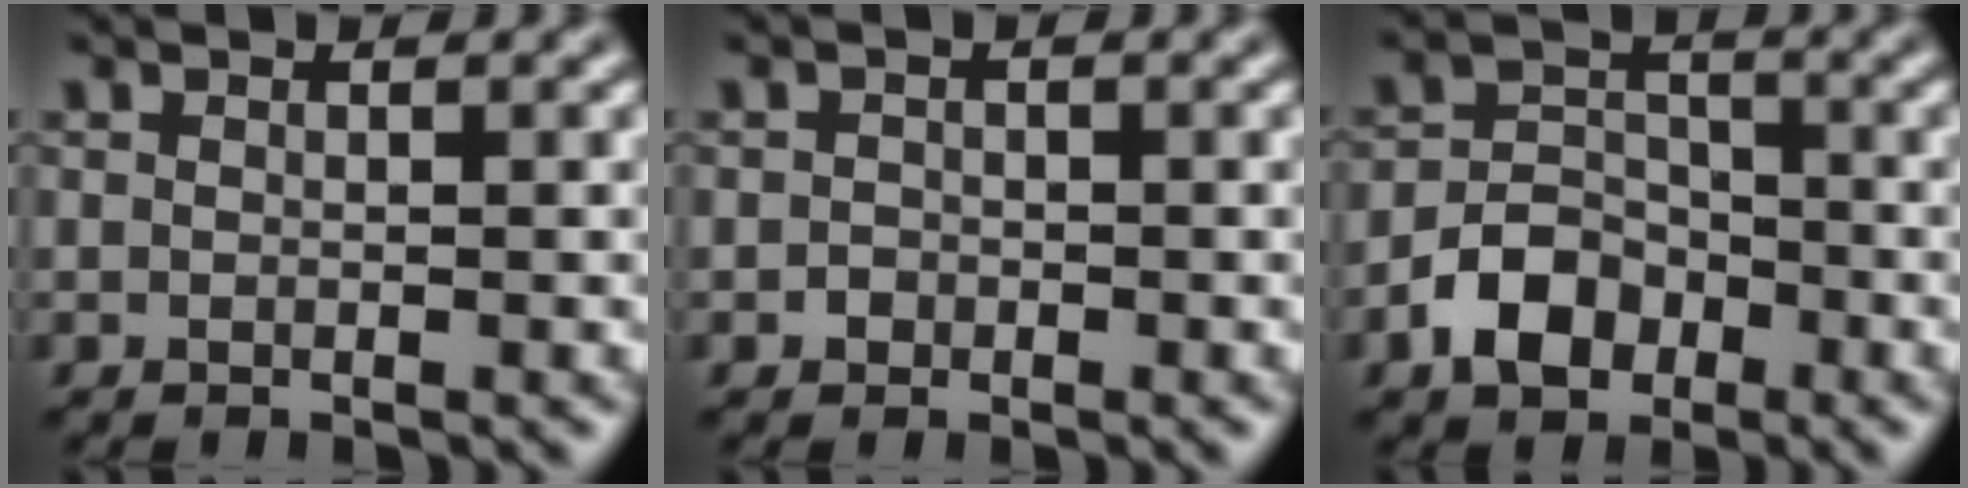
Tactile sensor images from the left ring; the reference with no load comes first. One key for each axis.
{"total": 0.8, "fx": -0.4, "fy": 0.7, "fz": 0.1, "tx": 0.004, "ty": -0.001, "tz": -0.007}
{"total": 4.3, "fx": -2.3, "fy": 3.1, "fz": 2.0, "tx": -0.034, "ty": 0.002, "tz": -0.047}